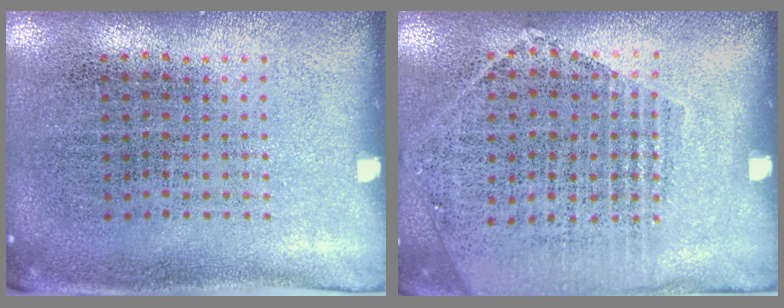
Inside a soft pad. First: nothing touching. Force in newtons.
{"total": 1.2, "press": 1.1, "slide": 0.5}